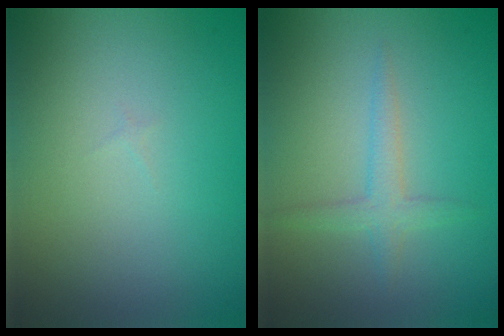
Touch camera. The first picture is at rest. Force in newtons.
{"total": 1.9, "press": 1.9, "slide": 0.1}